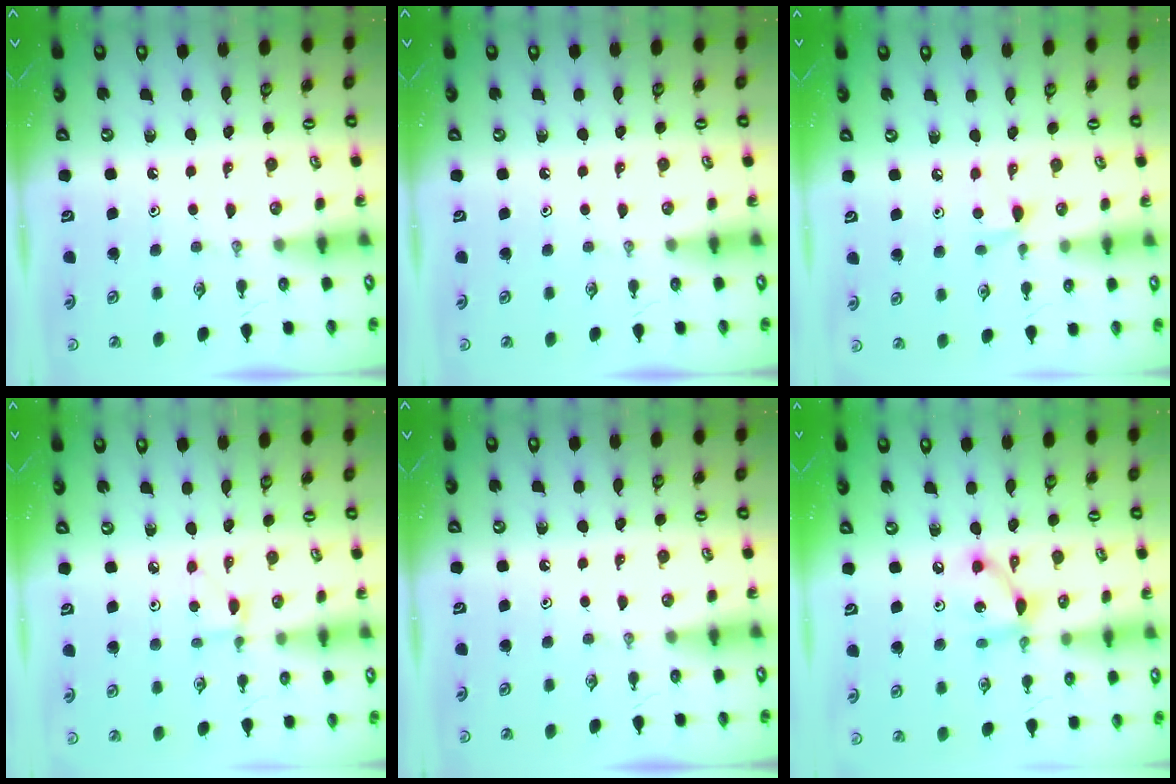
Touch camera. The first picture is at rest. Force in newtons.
{"total": 0.0}
{"total": 5.7, "press": 5.7, "slide": 0.7}
{"total": 2.2, "press": 2.2, "slide": 0.3}
{"total": 0.0}
{"total": 8.5, "press": 8.5, "slide": 0.4}